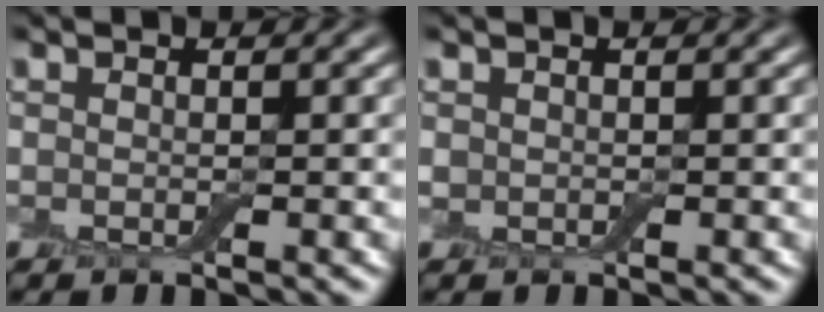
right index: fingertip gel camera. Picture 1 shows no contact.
{"total": 0.6, "force": [0.1, 0.6, 0.1], "torque": [0.000, 0.000, 0.002]}